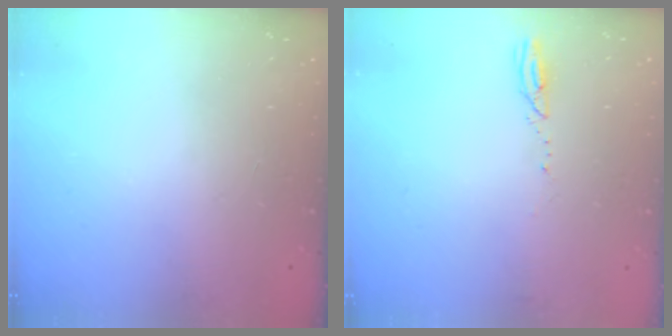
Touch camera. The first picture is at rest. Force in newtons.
{"total": 2.4, "press": 2.4, "slide": 0.3}